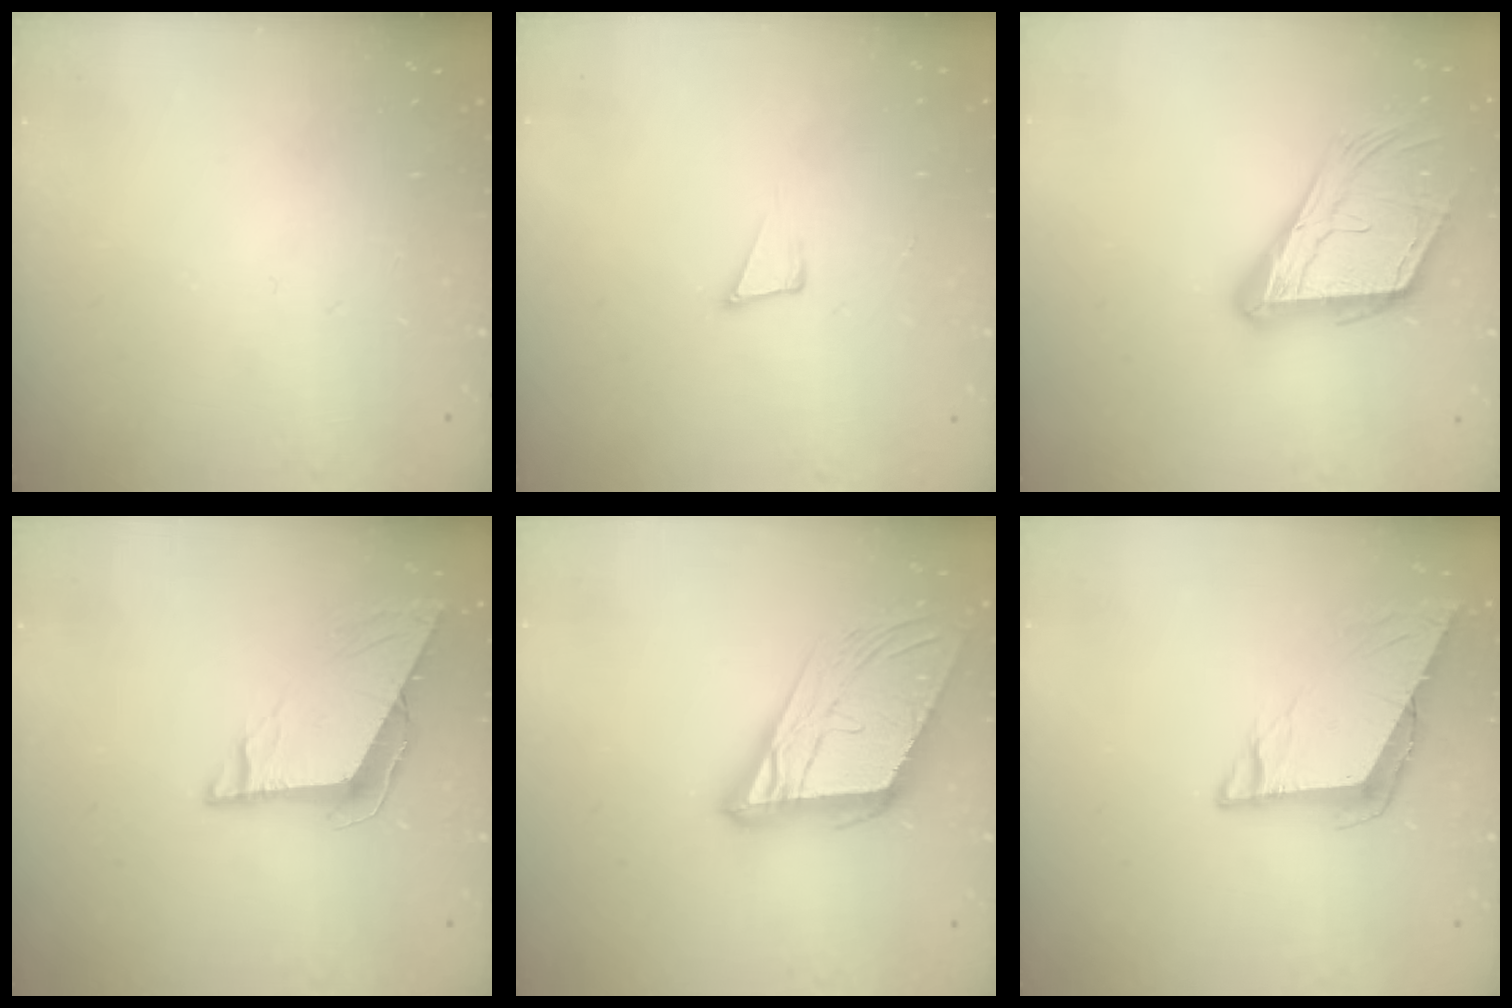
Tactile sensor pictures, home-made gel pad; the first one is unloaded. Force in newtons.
{"total": 4.1, "press": 2.6, "slide": 3.2}
{"total": 18.7, "press": 18.4, "slide": 3.0}
{"total": 9.7, "press": 9.7, "slide": 1.2}
{"total": 18.1, "press": 17.7, "slide": 3.6}
{"total": 8.7, "press": 8.4, "slide": 2.1}